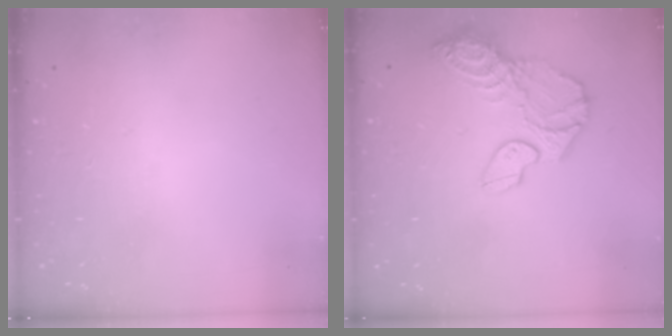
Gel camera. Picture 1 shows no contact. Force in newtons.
{"total": 13.0, "press": 12.6, "slide": 3.3}